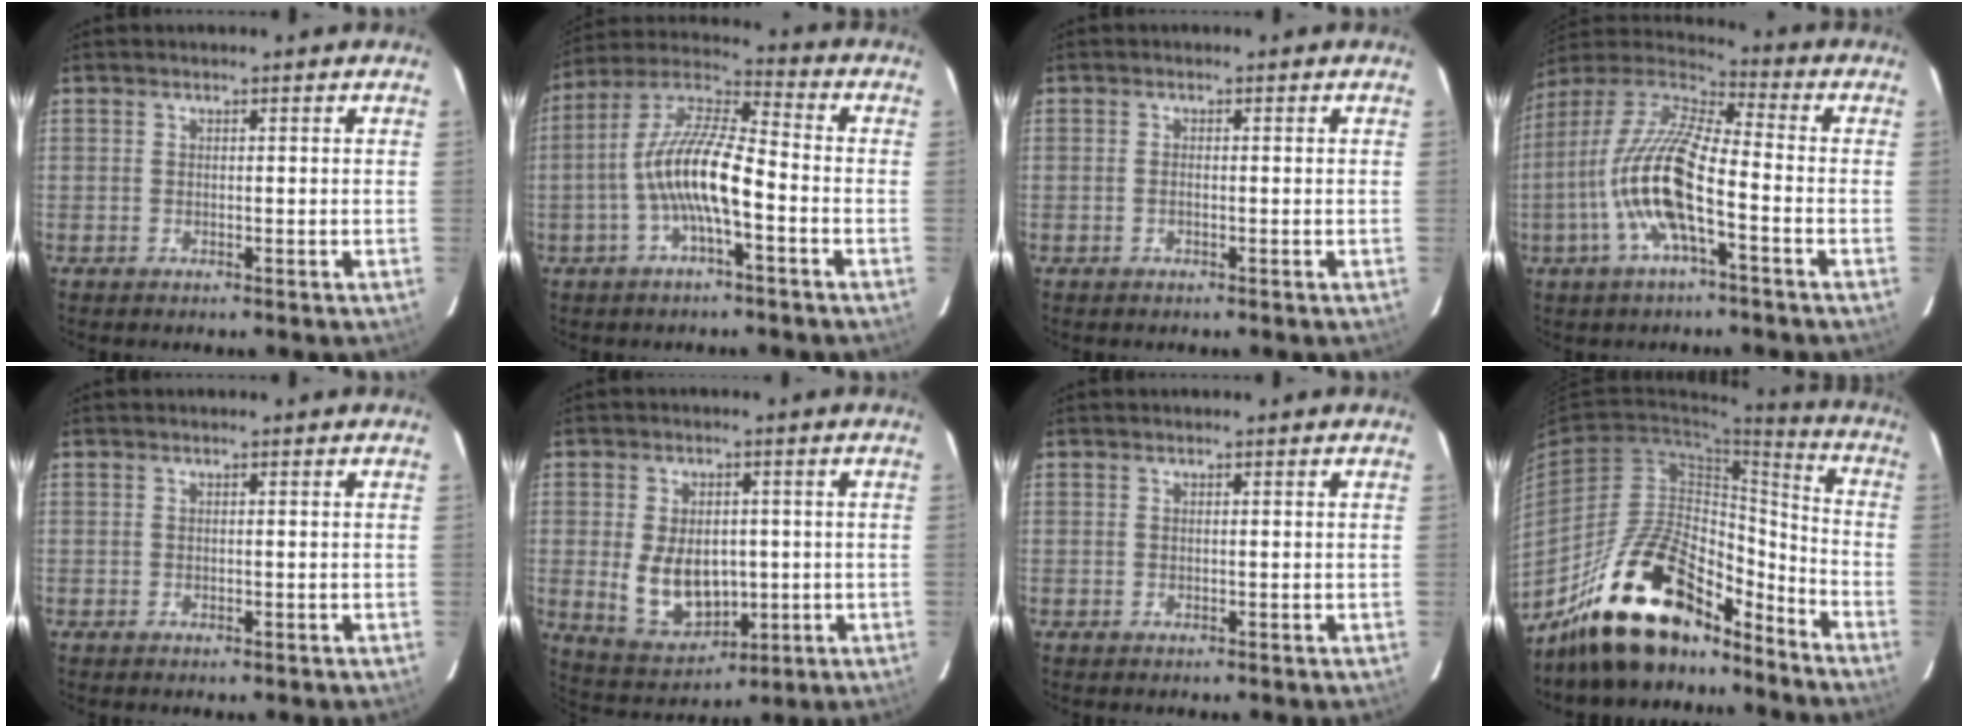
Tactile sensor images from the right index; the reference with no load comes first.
{"total": 12.0, "force": [-3.4, 2.7, 11.2], "torque": [-0.226, 0.012, -0.069]}
{"total": 0.8, "force": [-0.2, 0.2, 0.7], "torque": [-0.016, 0.001, -0.006]}
{"total": 15.7, "force": [-5.0, 3.8, 14.3], "torque": [-0.283, -0.004, -0.105]}
{"total": 0.0}
{"total": 10.6, "force": [-0.8, 7.2, 7.8], "torque": [-0.163, -0.011, 0.010]}
{"total": 0.0}
{"total": 21.3, "force": [-16.5, 8.1, 10.8], "torque": [-0.201, 0.024, -0.269]}